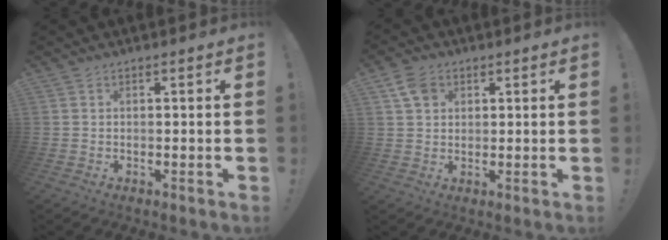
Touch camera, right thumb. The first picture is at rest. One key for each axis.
{"total": 6.2, "fx": 2.9, "fy": 4.6, "fz": 2.9, "tx": -0.041, "ty": -0.005, "tz": 0.057}